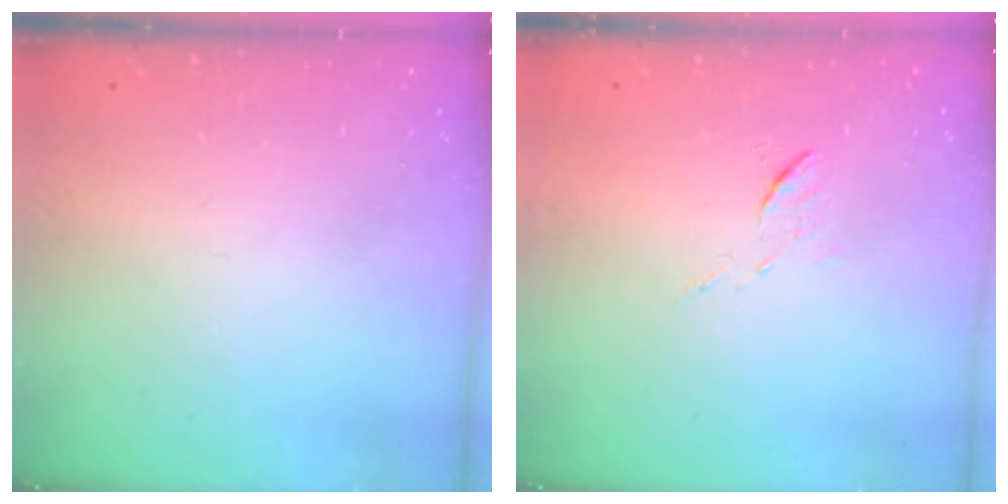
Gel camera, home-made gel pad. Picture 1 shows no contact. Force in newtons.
{"total": 5.3, "press": 5.3, "slide": 0.6}